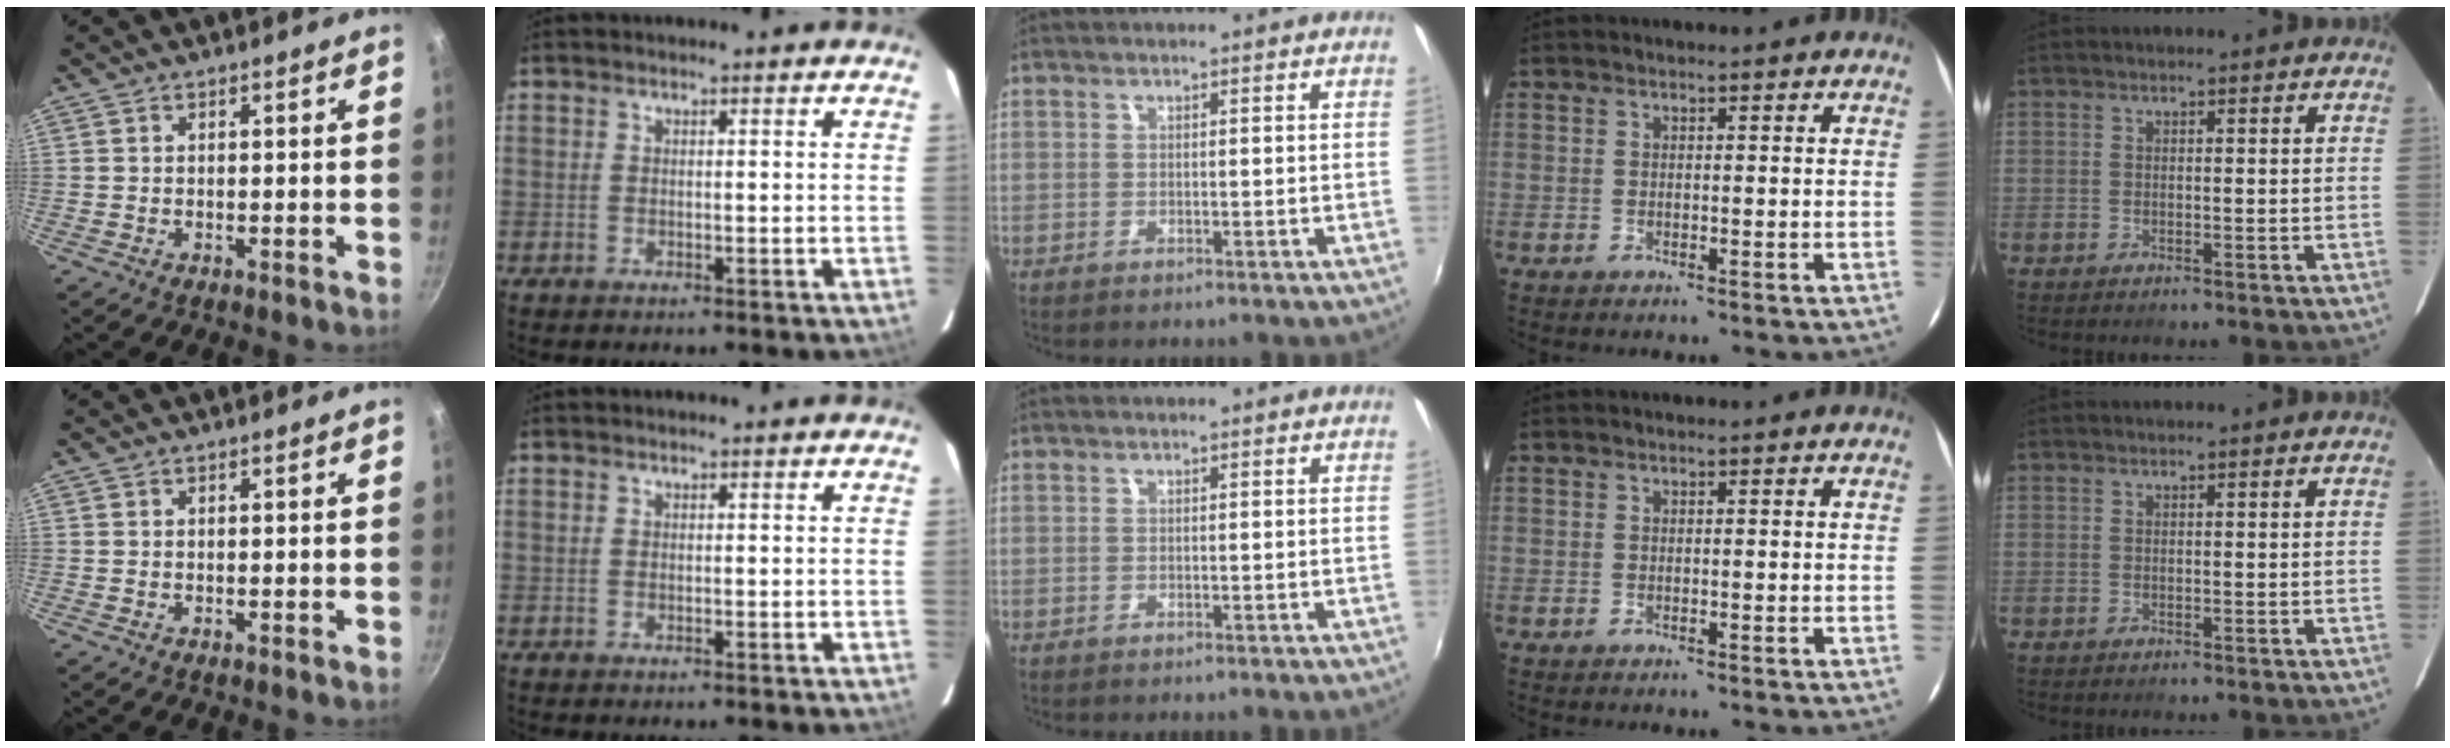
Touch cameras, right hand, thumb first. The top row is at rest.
{}